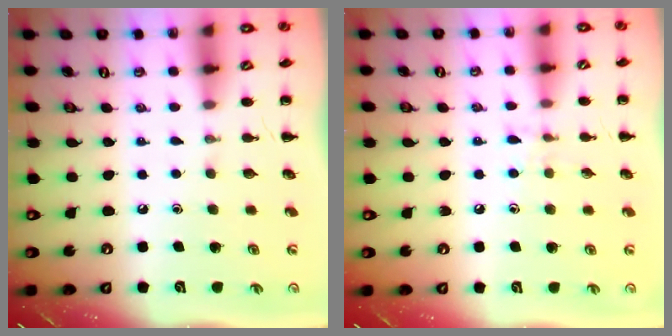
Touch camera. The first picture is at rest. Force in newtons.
{"total": 6.3, "press": 6.0, "slide": 1.9}